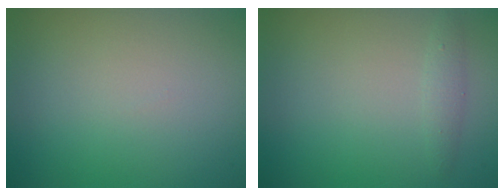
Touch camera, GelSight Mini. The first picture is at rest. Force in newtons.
{"total": 1.1, "press": 1.1, "slide": 0.0}